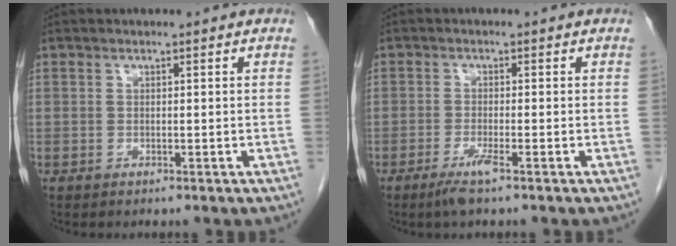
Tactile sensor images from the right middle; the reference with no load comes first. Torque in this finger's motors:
{"motor_torque": [0.68, -0.47, 0.15, 0.04]}